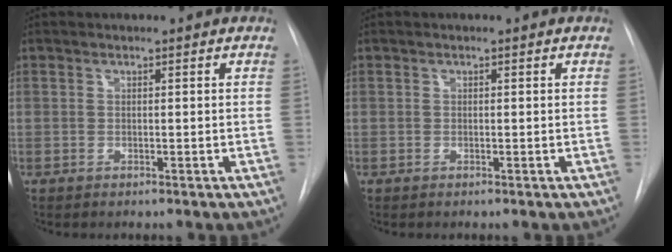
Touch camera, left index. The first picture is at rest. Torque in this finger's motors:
{"motor_torque": [-0.04, 0.04, 0.03, -0.01]}